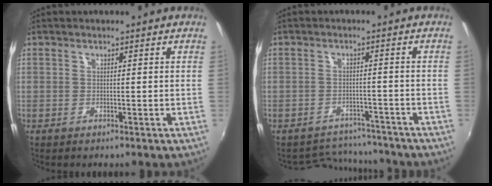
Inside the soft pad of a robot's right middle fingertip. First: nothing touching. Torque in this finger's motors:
{"motor_torque": [-0.52, -0.60, -0.15, -0.05]}